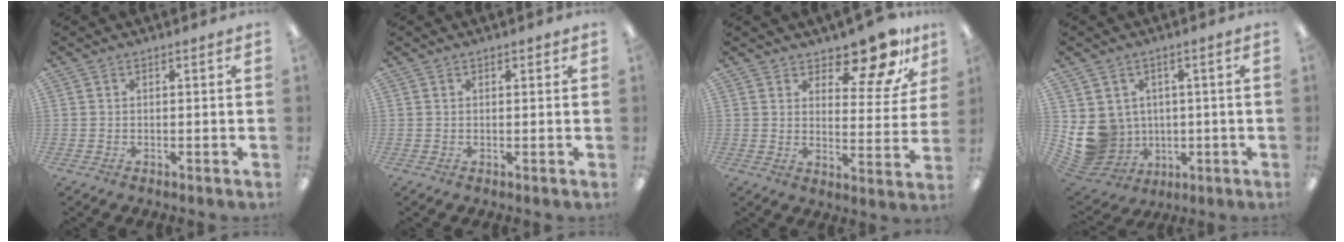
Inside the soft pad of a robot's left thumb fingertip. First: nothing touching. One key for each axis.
{"total": 0.6, "fx": 0.4, "fy": 0.4, "fz": 0.2, "tx": 0.004, "ty": -0.001, "tz": 0.005}
{"total": 13.7, "fx": 11.0, "fy": 5.1, "fz": 6.4, "tx": -0.085, "ty": -0.082, "tz": 0.190}
{"total": 8.7, "fx": 0.5, "fy": 8.4, "fz": 2.1, "tx": -0.074, "ty": -0.013, "tz": 0.021}